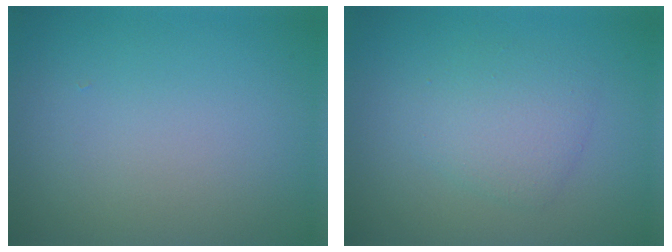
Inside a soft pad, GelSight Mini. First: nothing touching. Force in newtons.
{"total": 2.9, "press": 2.9, "slide": 0.1}